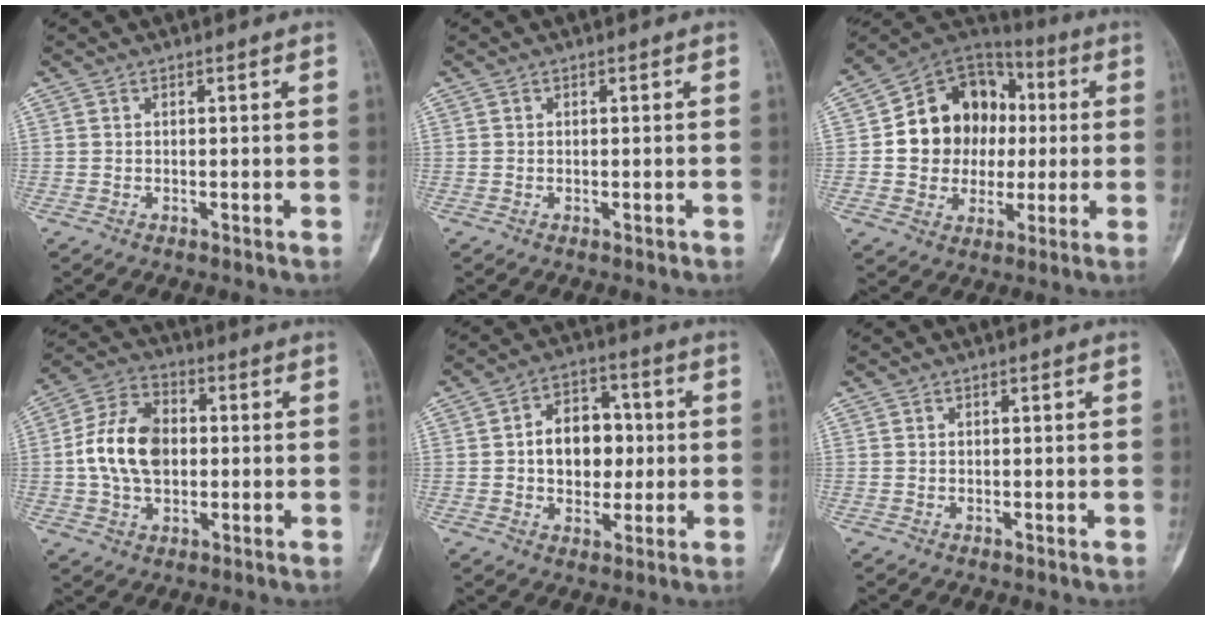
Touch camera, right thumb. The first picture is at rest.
{"total": 0.0}
{"total": 17.1, "force": [1.1, 14.5, 8.9], "torque": [-0.087, 0.027, 0.024]}
{"total": 13.5, "force": [0.1, 9.1, 9.9], "torque": [-0.171, 0.022, -0.002]}
{"total": 11.4, "force": [0.4, 8.1, 7.9], "torque": [-0.077, 0.019, 0.003]}
{"total": 0.0}